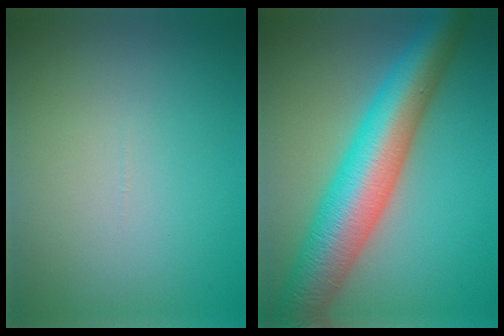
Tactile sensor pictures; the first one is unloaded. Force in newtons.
{"total": 10.8, "press": 10.8, "slide": 0.3}